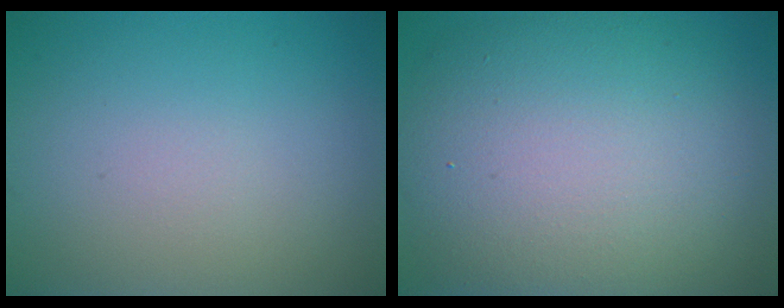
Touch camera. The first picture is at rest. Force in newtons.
{"total": 12.8, "press": 12.7, "slide": 0.9}